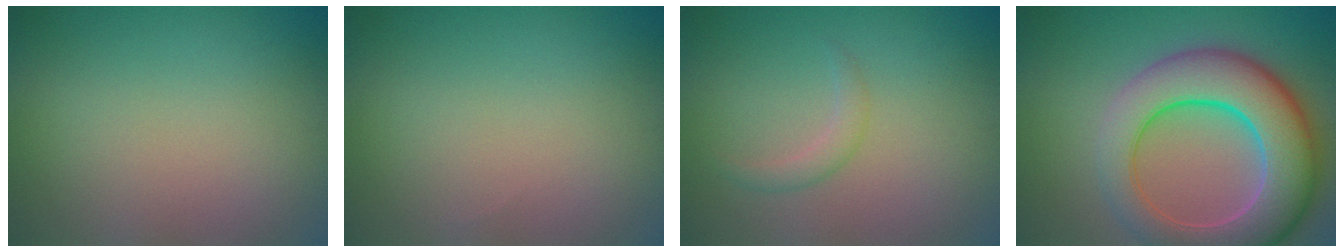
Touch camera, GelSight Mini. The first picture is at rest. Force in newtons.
{"total": 0.0}
{"total": 1.4, "press": 1.4, "slide": 0.0}
{"total": 10.2, "press": 10.2, "slide": 0.3}